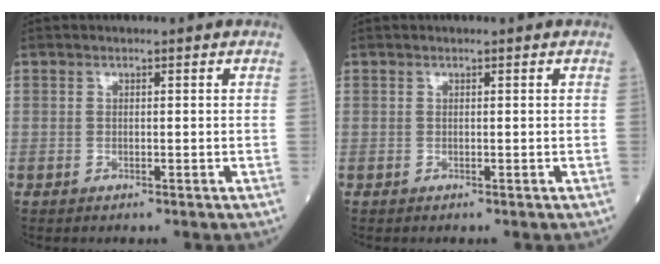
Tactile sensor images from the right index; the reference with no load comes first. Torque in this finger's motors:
{"motor_torque": [0.03, 0.03, 0.00, -0.01]}